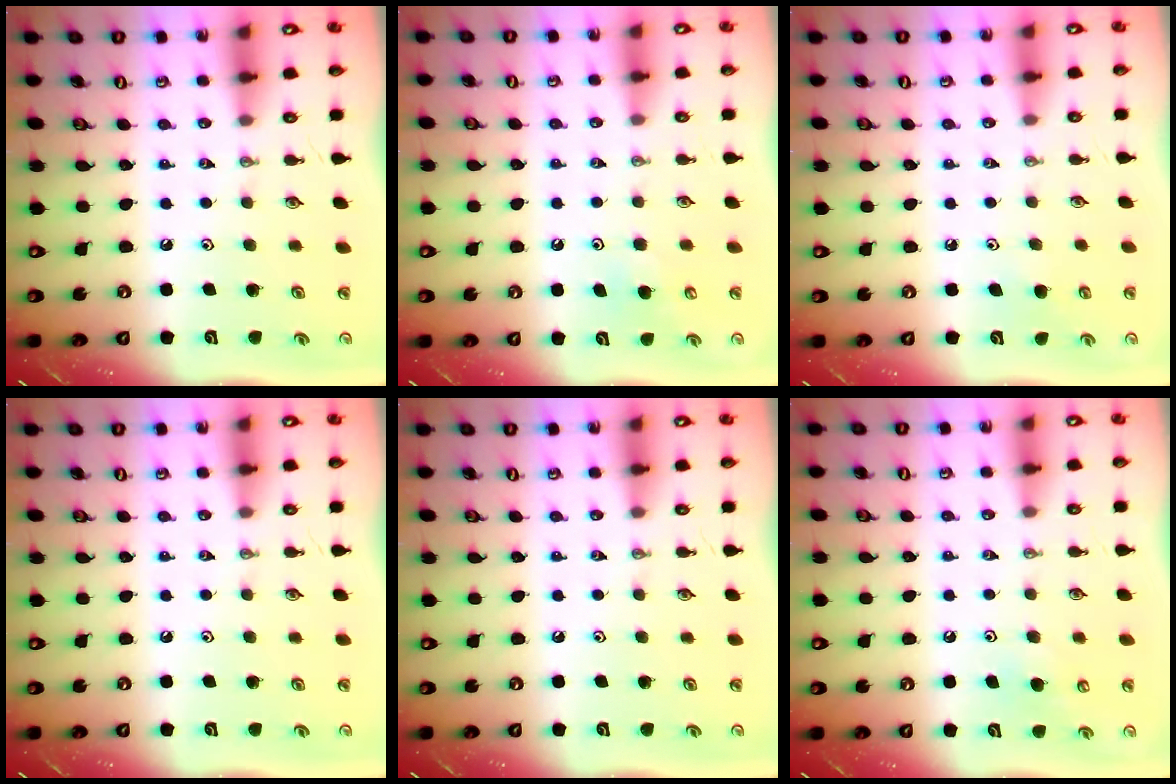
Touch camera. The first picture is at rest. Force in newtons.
{"total": 5.5, "press": 5.4, "slide": 0.6}
{"total": 4.5, "press": 4.5, "slide": 0.4}
{"total": 0.0}
{"total": 0.0}
{"total": 5.4, "press": 5.3, "slide": 0.9}